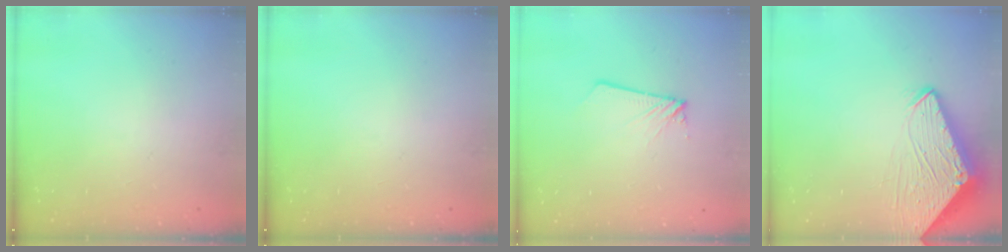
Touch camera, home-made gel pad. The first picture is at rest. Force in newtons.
{"total": 0.0}
{"total": 2.0, "press": 2.0, "slide": 0.2}
{"total": 6.0, "press": 6.0, "slide": 0.5}